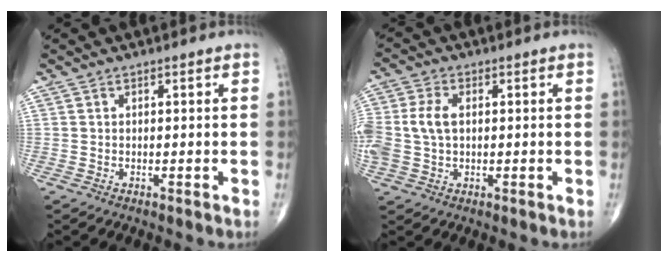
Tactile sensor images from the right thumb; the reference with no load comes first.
{"total": 7.5, "force": [0.3, 4.9, 5.7], "torque": [-0.143, 0.016, 0.009]}